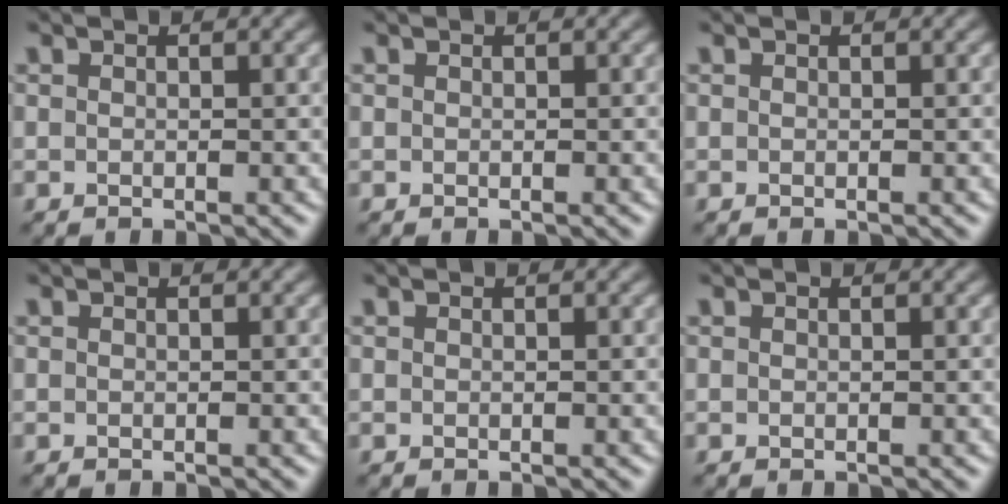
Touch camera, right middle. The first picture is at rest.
{"total": 0.0}
{"total": 0.0}
{"total": 0.0}
{"total": 0.0}
{"total": 0.0}